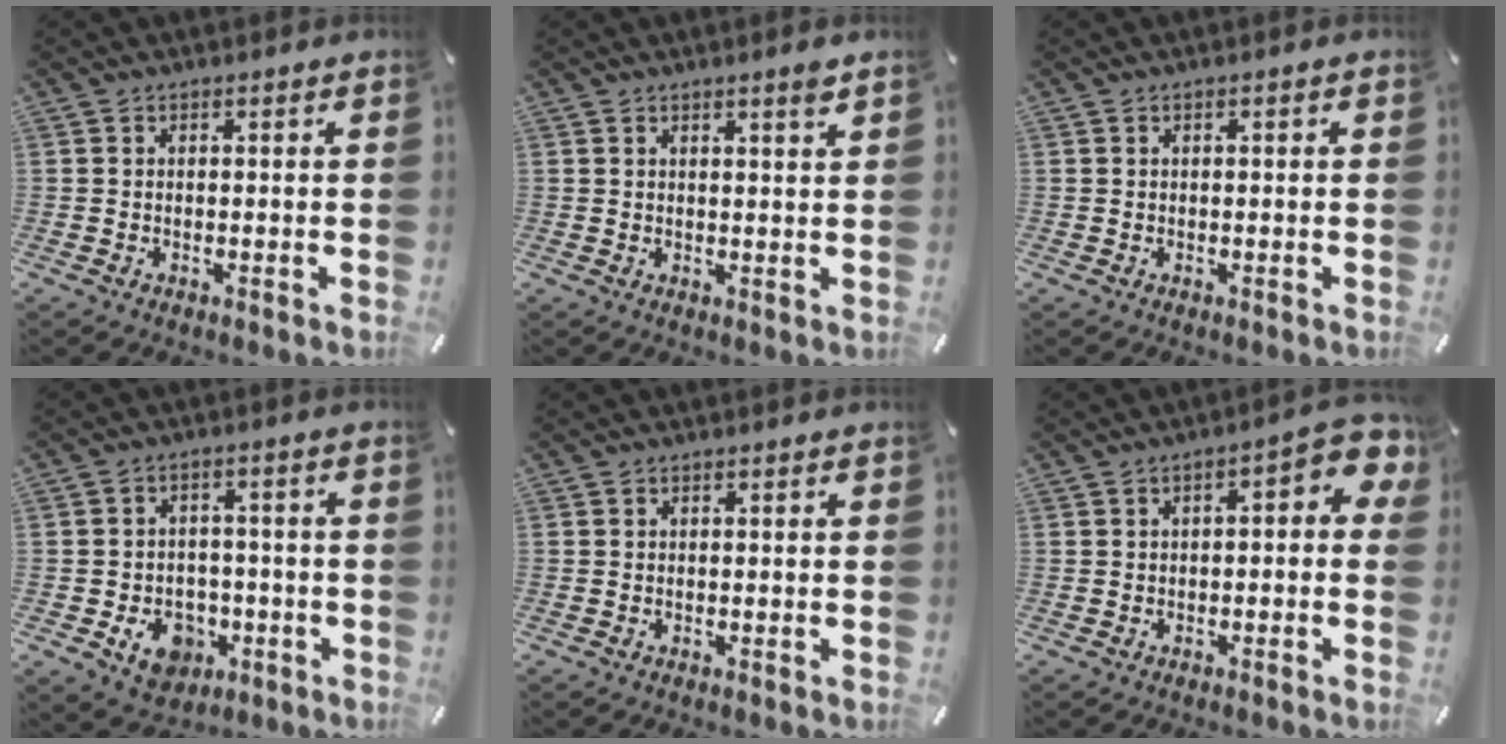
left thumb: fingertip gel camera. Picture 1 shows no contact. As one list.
[{"total": 2.2, "force": [1.6, 0.0, 1.5], "torque": [-0.024, -0.006, 0.026]}, {"total": 0.8, "force": [-0.1, 0.2, 0.8], "torque": [-0.013, 0.001, -0.002]}, {"total": 8.8, "force": [-3.4, 6.9, 4.3], "torque": [-0.072, 0.022, -0.059]}, {"total": 0.0}, {"total": 6.3, "force": [0.3, 2.8, 5.6], "torque": [-0.078, -0.007, 0.002]}]